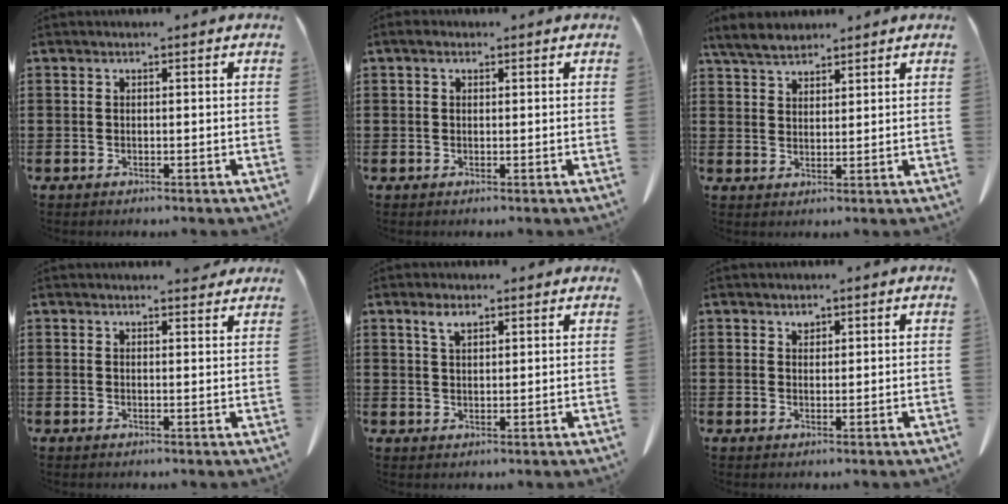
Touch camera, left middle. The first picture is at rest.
{"total": 1.5, "force": [0.4, 1.0, 1.0], "torque": [-0.023, 0.007, 0.006]}
{"total": 4.2, "force": [3.7, 1.5, 1.5], "torque": [-0.041, -0.003, 0.069]}
{"total": 2.4, "force": [2.3, 0.2, 0.5], "torque": [-0.008, -0.007, 0.042]}
{"total": 3.3, "force": [2.1, 1.2, 2.2], "torque": [-0.048, 0.004, 0.038]}
{"total": 1.2, "force": [1.1, 0.5, 0.2], "torque": [0.000, -0.007, 0.021]}